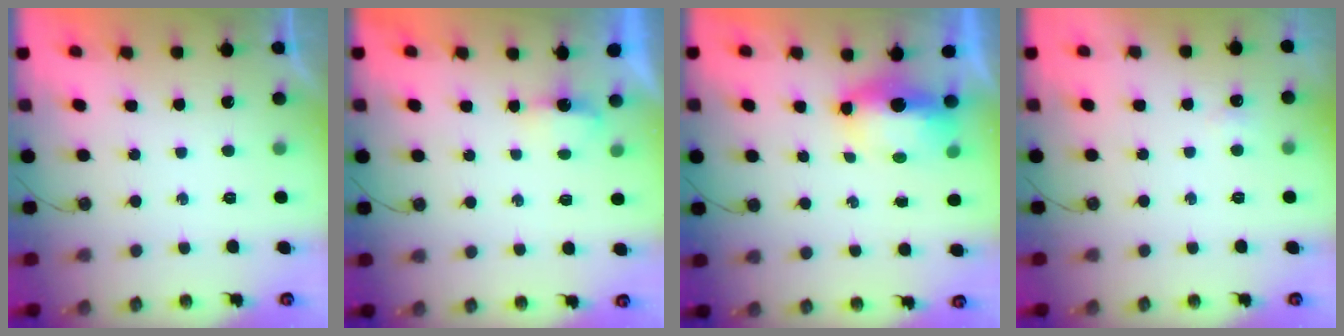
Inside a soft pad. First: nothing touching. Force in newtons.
{"total": 2.9, "press": 2.8, "slide": 0.6}
{"total": 7.0, "press": 6.8, "slide": 1.8}
{"total": 2.8, "press": 2.7, "slide": 0.5}